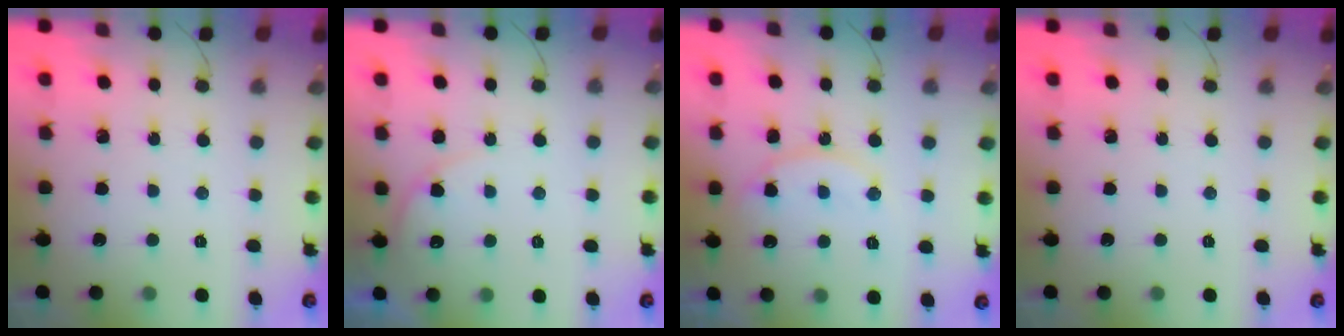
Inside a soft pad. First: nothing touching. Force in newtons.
{"total": 5.3, "press": 5.2, "slide": 0.4}
{"total": 12.8, "press": 12.7, "slide": 1.0}
{"total": 0.0}